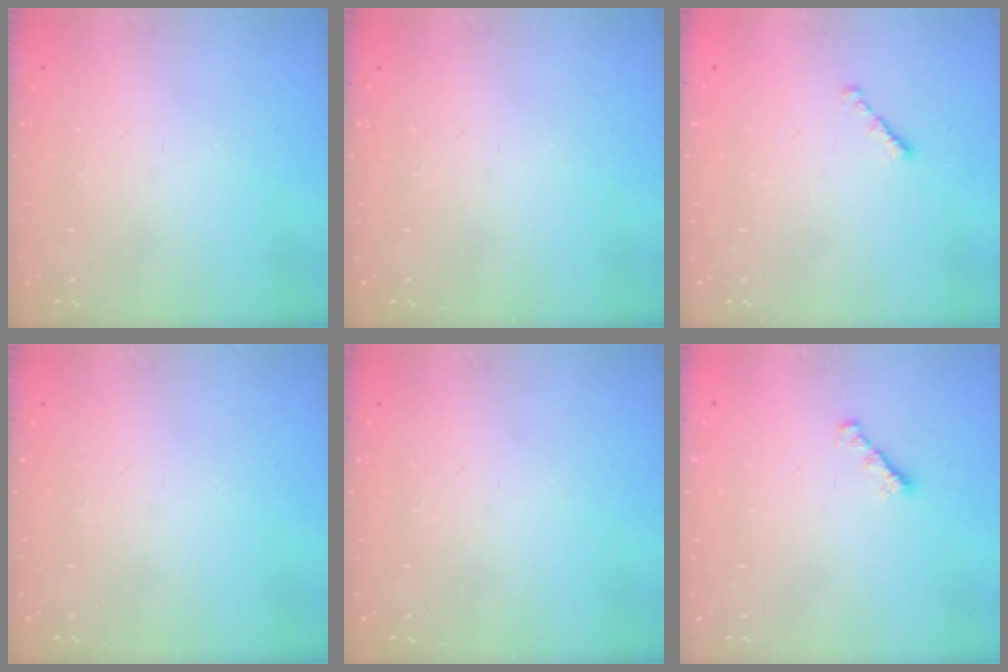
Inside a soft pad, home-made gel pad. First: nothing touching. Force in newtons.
{"total": 0.0}
{"total": 1.3, "press": 1.1, "slide": 0.6}
{"total": 0.0}
{"total": 0.0}
{"total": 1.7, "press": 1.6, "slide": 0.5}